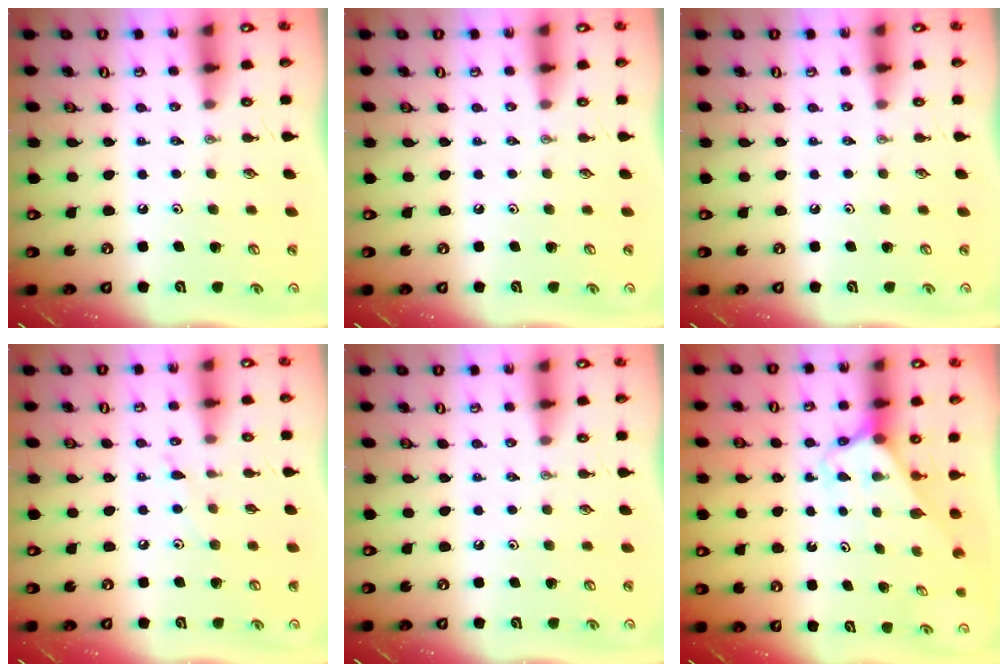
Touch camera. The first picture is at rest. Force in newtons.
{"total": 0.0}
{"total": 0.0}
{"total": 5.8, "press": 5.8, "slide": 0.7}
{"total": 0.0}
{"total": 2.6, "press": 2.6, "slide": 0.2}